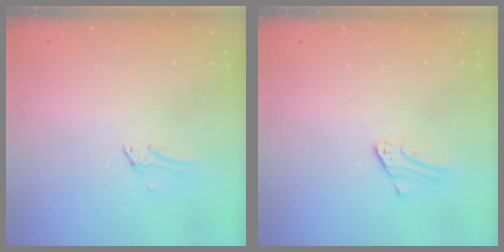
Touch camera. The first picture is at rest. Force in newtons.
{"total": 2.4, "press": 2.4, "slide": 0.2}